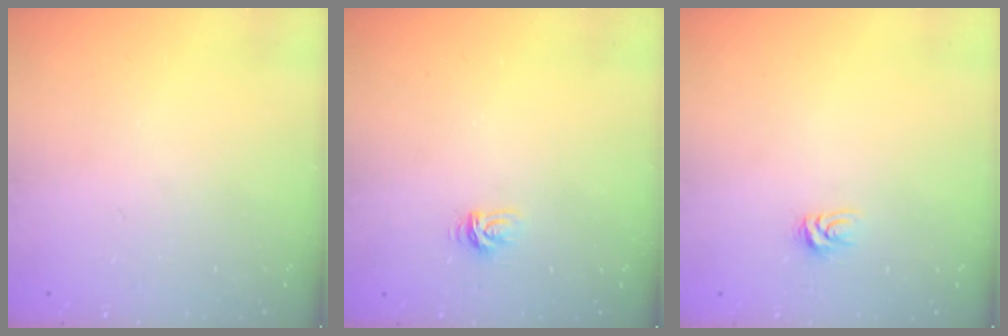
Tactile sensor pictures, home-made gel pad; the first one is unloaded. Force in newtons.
{"total": 3.3, "press": 3.3, "slide": 0.3}
{"total": 4.0, "press": 4.0, "slide": 0.2}